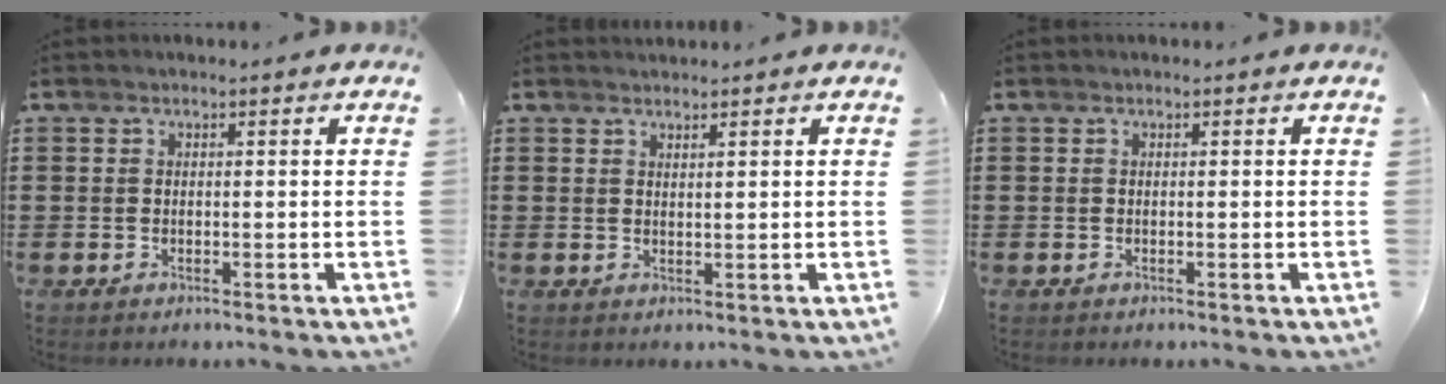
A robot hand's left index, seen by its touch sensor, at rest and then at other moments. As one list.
[{"total": 1.2, "force": [1.1, -0.1, 0.4], "torque": [-0.008, 0.000, 0.021]}, {"total": 0.0}]